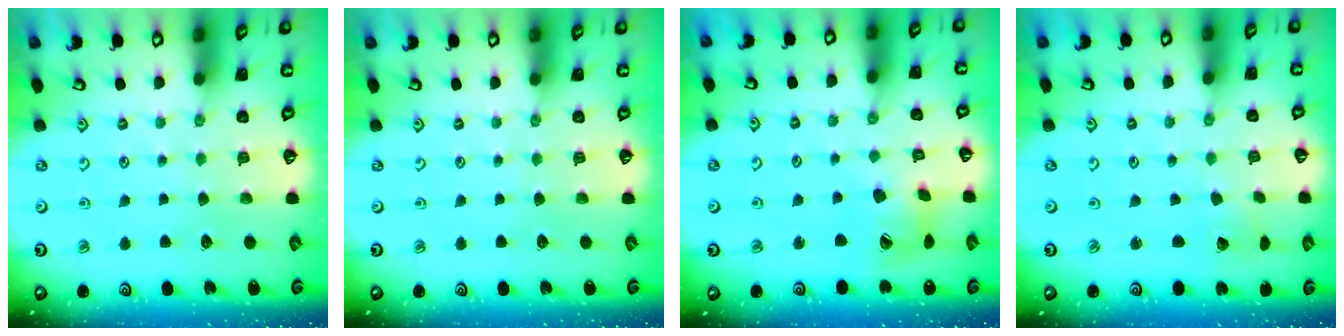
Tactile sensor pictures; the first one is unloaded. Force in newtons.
{"total": 0.0}
{"total": 10.3, "press": 10.3, "slide": 1.4}
{"total": 2.7, "press": 2.7, "slide": 0.0}